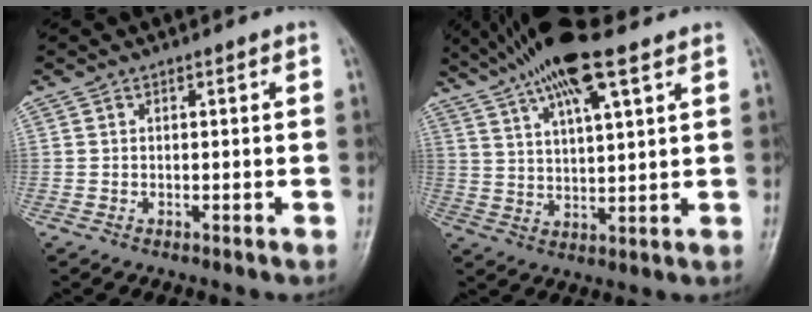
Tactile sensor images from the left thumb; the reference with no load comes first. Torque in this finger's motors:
{"motor_torque": [1.14, -0.23, 1.46, -1.31, 0.20]}